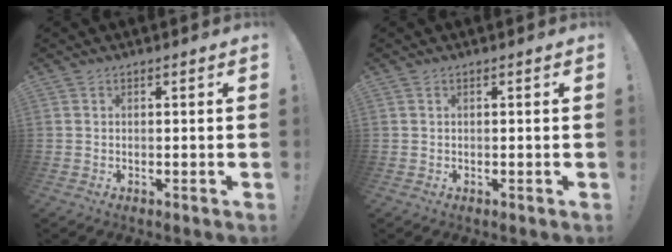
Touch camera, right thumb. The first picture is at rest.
{"total": 0.0}